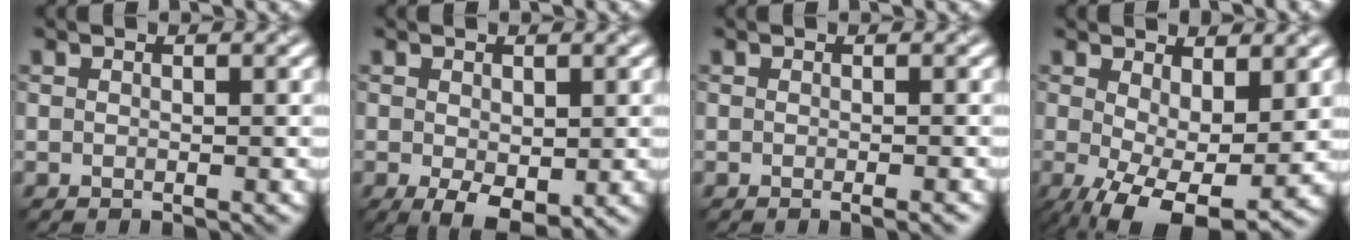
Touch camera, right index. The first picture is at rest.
{"total": 3.7, "force": [-0.8, 2.0, 3.0], "torque": [-0.054, -0.015, -0.008]}
{"total": 1.3, "force": [-0.5, 0.3, 1.2], "torque": [-0.011, -0.004, -0.008]}
{"total": 8.6, "force": [-1.5, 4.1, 7.5], "torque": [-0.134, -0.023, -0.013]}